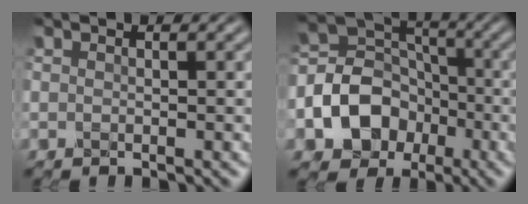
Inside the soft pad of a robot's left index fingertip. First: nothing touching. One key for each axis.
{"total": 9.5, "fx": -3.4, "fy": 7.7, "fz": 4.3, "tx": -0.094, "ty": -0.001, "tz": -0.079}